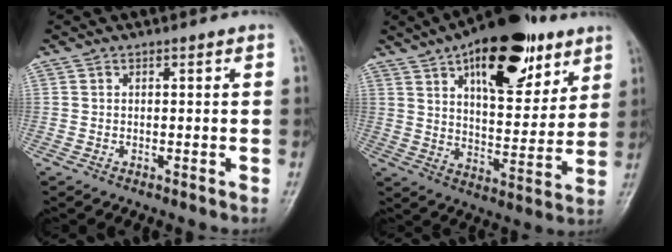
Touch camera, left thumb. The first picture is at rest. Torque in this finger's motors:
{"motor_torque": [0.48, 0.46, 1.52, -1.25, 0.21]}